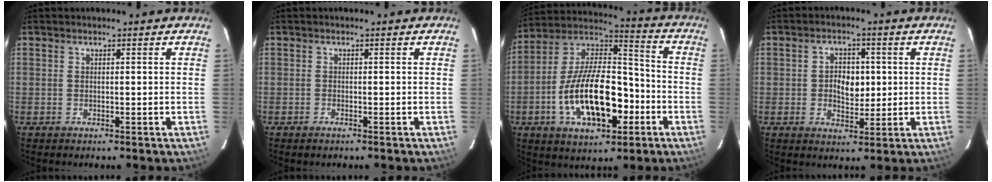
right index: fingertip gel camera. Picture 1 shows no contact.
{"total": 0.6, "force": [-0.5, 0.2, 0.3], "torque": [-0.006, -0.001, -0.009]}
{"total": 20.2, "force": [-6.5, 9.6, 16.5], "torque": [-0.315, 0.012, -0.107]}
{"total": 5.5, "force": [0.2, 3.7, 4.0], "torque": [-0.071, 0.007, 0.004]}